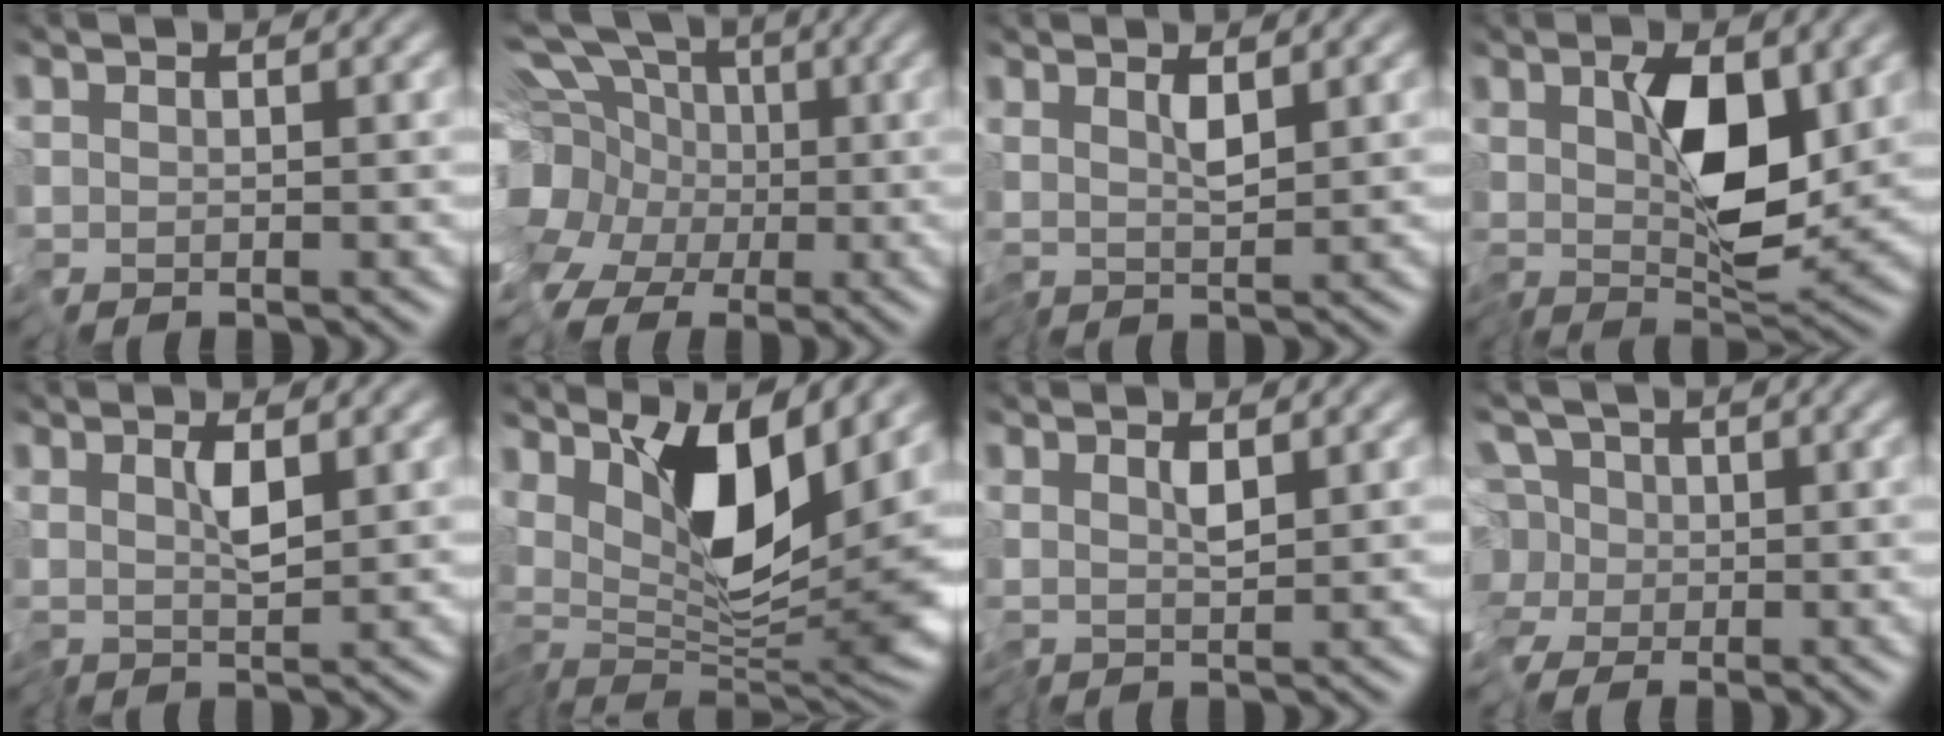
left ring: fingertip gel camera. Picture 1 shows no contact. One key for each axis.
{"total": 12.1, "fx": -2.9, "fy": 9.4, "fz": 6.9, "tx": -0.143, "ty": 0.008, "tz": -0.066}
{"total": 1.6, "fx": 0.6, "fy": -0.2, "fz": 1.5, "tx": -0.028, "ty": -0.004, "tz": 0.015}
{"total": 6.1, "fx": 1.0, "fy": 2.3, "fz": 5.5, "tx": -0.093, "ty": -0.018, "tz": 0.020}
{"total": 1.7, "fx": 0.4, "fy": -0.3, "fz": 1.7, "tx": -0.029, "ty": -0.004, "tz": 0.011}
{"total": 9.9, "fx": 3.4, "fy": 2.9, "fz": 8.9, "tx": -0.147, "ty": -0.013, "tz": 0.063}
{"total": 1.4, "fx": 0.5, "fy": -0.1, "fz": 1.3, "tx": -0.026, "ty": -0.003, "tz": 0.013}
{"total": 4.5, "fx": 0.1, "fy": 3.1, "fz": 3.3, "tx": -0.058, "ty": 0.021, "tz": -0.013}